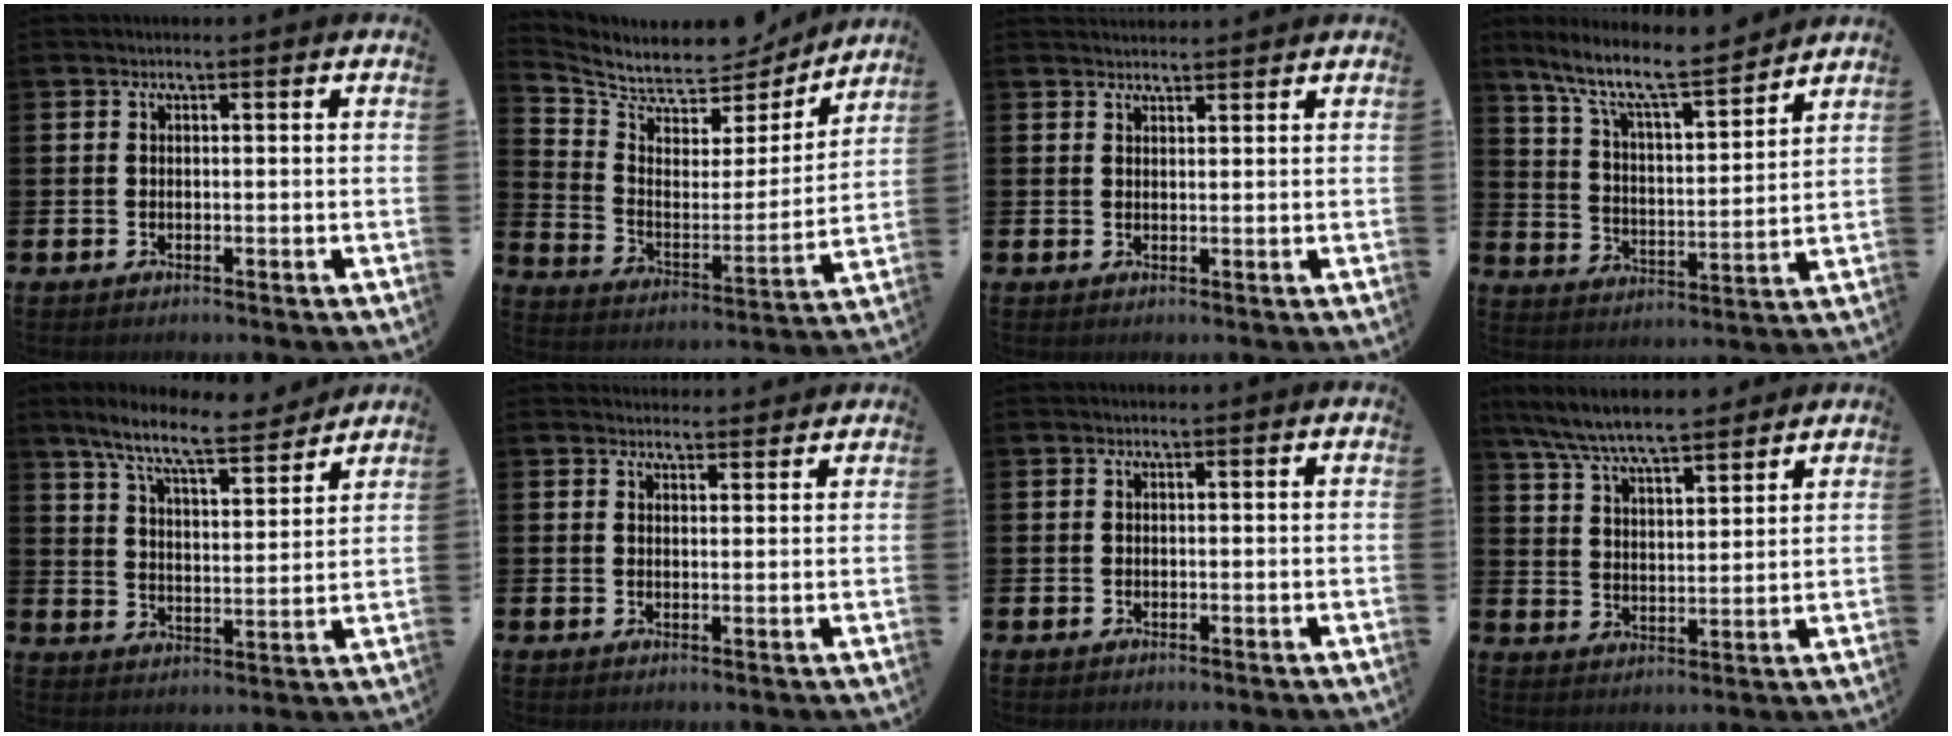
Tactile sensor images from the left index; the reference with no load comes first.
{"total": 7.3, "force": [6.9, 2.3, 0.9], "torque": [-0.068, -0.060, 0.117]}
{"total": 1.9, "force": [1.9, 0.3, -0.1], "torque": [0.006, -0.010, 0.032]}
{"total": 9.5, "force": [8.4, 1.2, 4.4], "torque": [-0.116, -0.055, 0.141]}
{"total": 9.1, "force": [8.1, 1.3, 4.1], "torque": [-0.105, -0.044, 0.140]}
{"total": 2.4, "force": [2.3, 0.5, -0.2], "torque": [0.008, -0.013, 0.040]}
{"total": 0.0}
{"total": 7.6, "force": [7.3, 0.8, 2.1], "torque": [-0.074, -0.035, 0.132]}